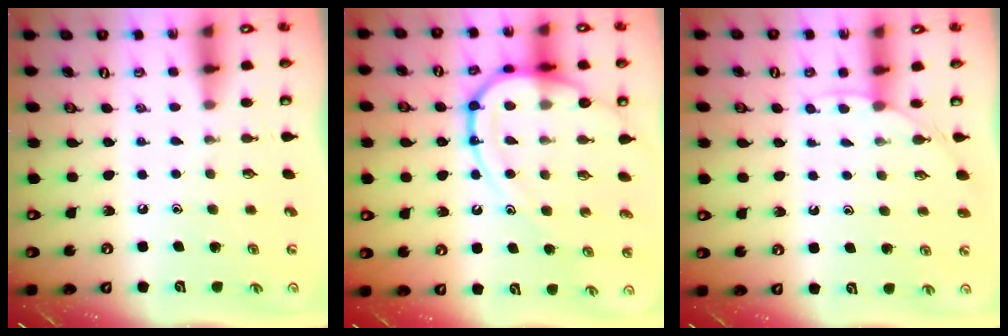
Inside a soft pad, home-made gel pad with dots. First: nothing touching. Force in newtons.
{"total": 14.9, "press": 14.8, "slide": 1.3}
{"total": 3.1, "press": 3.1, "slide": 0.4}